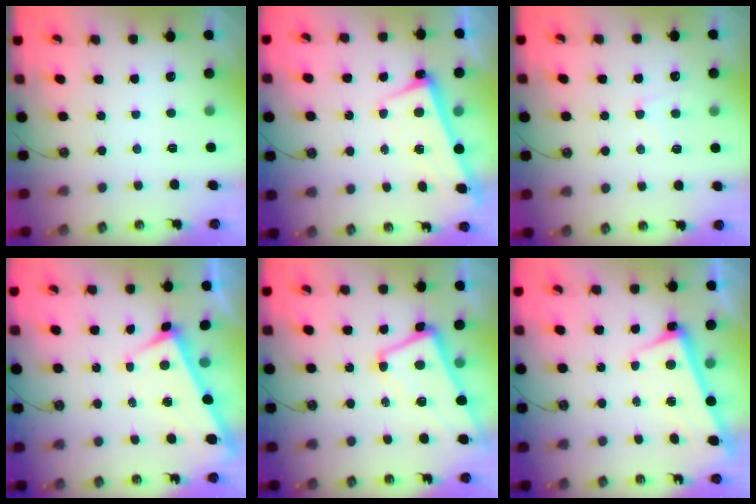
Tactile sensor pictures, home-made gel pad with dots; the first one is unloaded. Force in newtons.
{"total": 2.6, "press": 2.4, "slide": 0.9}
{"total": 0.8, "press": 0.3, "slide": 0.7}
{"total": 3.8, "press": 3.8, "slide": 0.1}
{"total": 1.5, "press": 1.2, "slide": 0.8}
{"total": 2.7, "press": 2.5, "slide": 1.0}